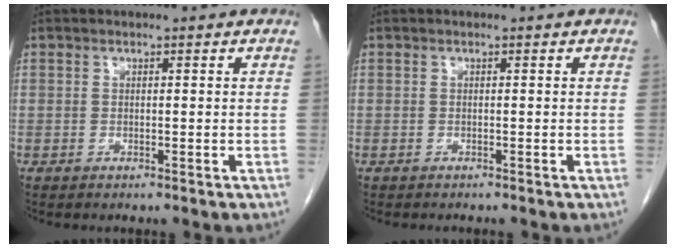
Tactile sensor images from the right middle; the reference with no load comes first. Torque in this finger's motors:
{"motor_torque": [0.28, -0.10, -0.02, 0.00]}